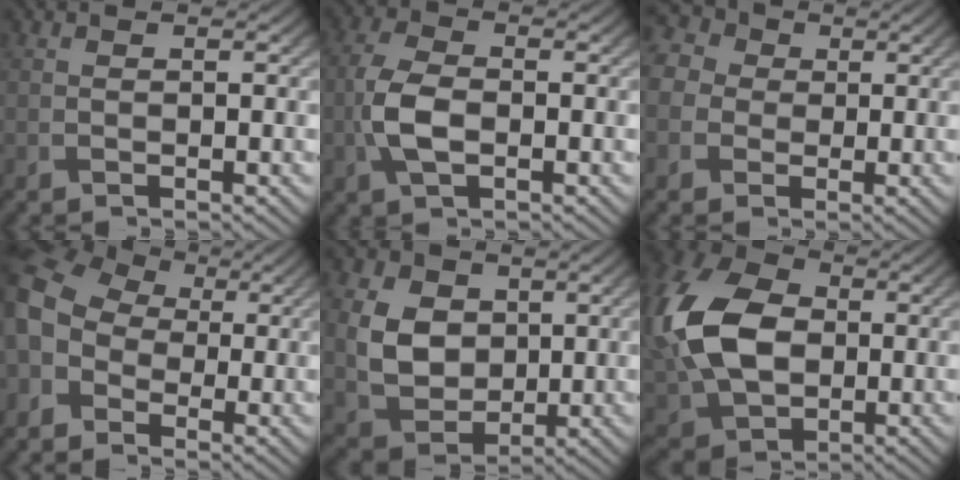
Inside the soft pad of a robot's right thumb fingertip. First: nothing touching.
{"total": 5.5, "force": [-1.2, 2.9, 4.5], "torque": [-0.111, 0.000, -0.030]}
{"total": 8.1, "force": [1.5, 7.1, 3.6], "torque": [-0.125, 0.026, 0.001]}
{"total": 11.3, "force": [-1.4, 9.3, 6.2], "torque": [-0.178, -0.019, -0.043]}
{"total": 8.5, "force": [1.3, 6.6, 5.1], "torque": [-0.132, -0.003, 0.022]}
{"total": 15.4, "force": [0.4, 10.8, 11.0], "torque": [-0.283, 0.008, 0.003]}